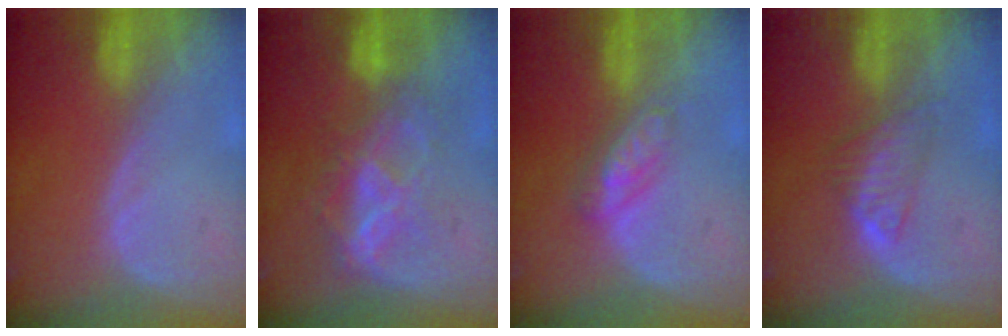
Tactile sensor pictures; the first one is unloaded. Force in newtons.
{"total": 6.8, "press": 6.7, "slide": 1.5}
{"total": 4.6, "press": 4.3, "slide": 1.5}
{"total": 3.7, "press": 3.6, "slide": 0.7}